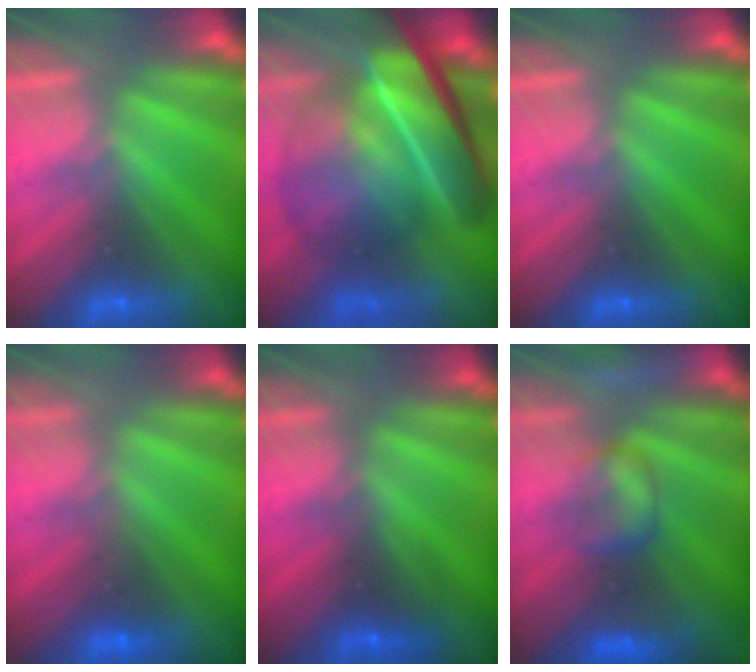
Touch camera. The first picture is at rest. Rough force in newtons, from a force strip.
{"total": 7.5}
{"total": 0.0}
{"total": 3.3}
{"total": 2.5}
{"total": 6.8}